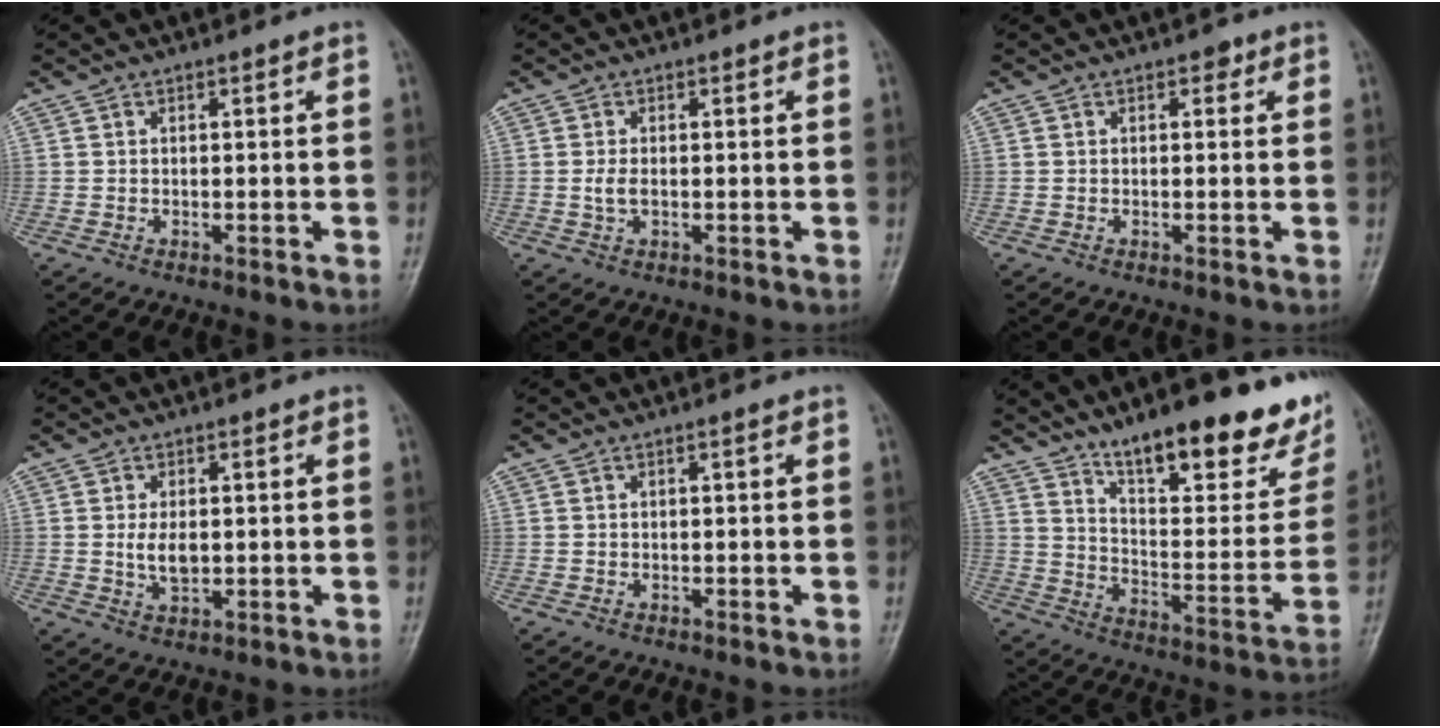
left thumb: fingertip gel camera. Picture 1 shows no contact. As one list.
[{"total": 2.1, "force": [-0.1, 1.2, 1.7], "torque": [-0.037, -0.003, -0.004]}, {"total": 1.4, "force": [0.7, 1.0, 0.7], "torque": [0.005, 0.000, 0.003]}, {"total": 4.3, "force": [0.2, 2.5, 3.4], "torque": [-0.059, -0.008, 0.007]}, {"total": 0.0}, {"total": 25.2, "force": [17.3, 7.9, 16.5], "torque": [-0.184, -0.094, 0.259]}]